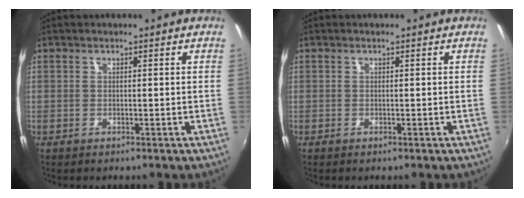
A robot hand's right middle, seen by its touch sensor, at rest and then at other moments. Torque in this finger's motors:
{"motor_torque": [0.17, -0.09, -0.01, 0.00]}